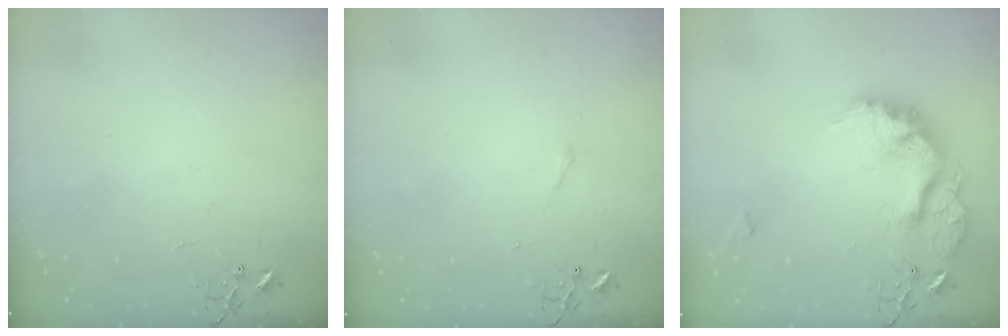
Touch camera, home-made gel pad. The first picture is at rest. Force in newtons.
{"total": 2.9, "press": 2.9, "slide": 0.5}
{"total": 19.5, "press": 19.5, "slide": 1.0}